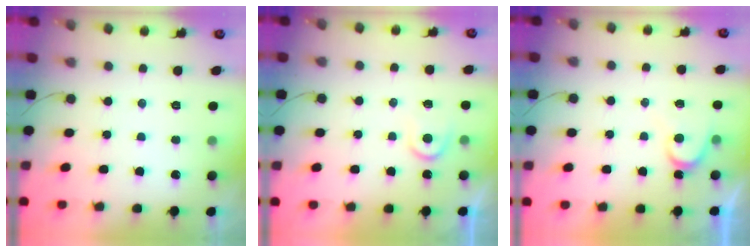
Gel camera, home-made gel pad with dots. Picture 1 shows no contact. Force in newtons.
{"total": 4.4, "press": 4.4, "slide": 0.5}
{"total": 5.8, "press": 5.8, "slide": 0.4}